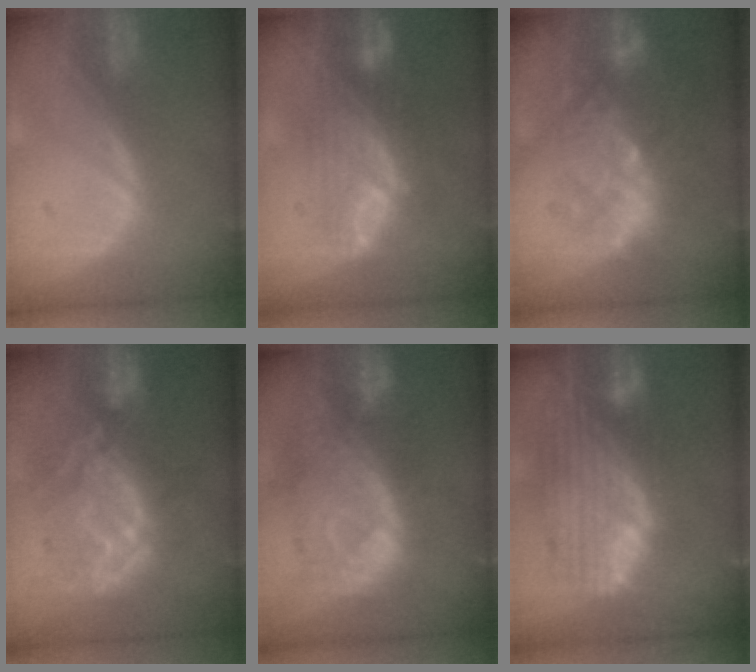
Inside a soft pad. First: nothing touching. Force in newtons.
{"total": 7.4, "press": 7.2, "slide": 1.6}
{"total": 10.6, "press": 9.6, "slide": 4.5}
{"total": 10.2, "press": 10.0, "slide": 2.1}
{"total": 10.8, "press": 9.6, "slide": 4.9}
{"total": 11.9, "press": 10.2, "slide": 6.2}